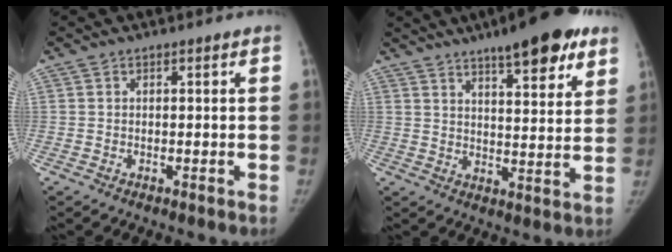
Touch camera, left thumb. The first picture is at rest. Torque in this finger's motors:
{"motor_torque": [0.91, -0.24, 1.37, -1.29, 0.15]}